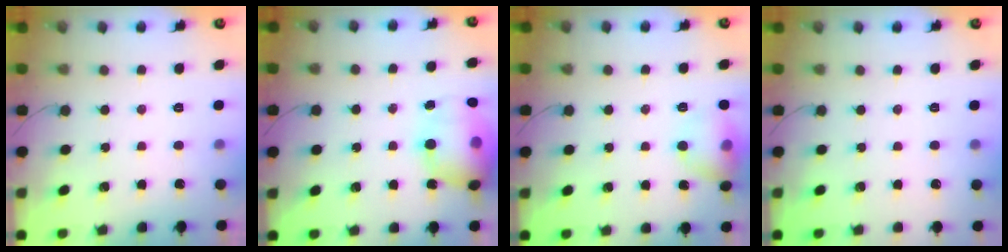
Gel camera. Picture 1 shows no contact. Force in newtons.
{"total": 17.5, "press": 17.1, "slide": 3.4}
{"total": 10.2, "press": 10.0, "slide": 2.0}
{"total": 0.0}